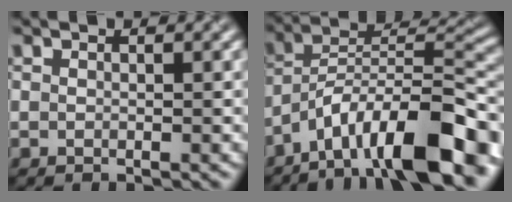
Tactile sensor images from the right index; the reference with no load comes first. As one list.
[{"total": 12.1, "force": [-7.4, 3.5, 8.9], "torque": [-0.129, 0.020, -0.135]}]